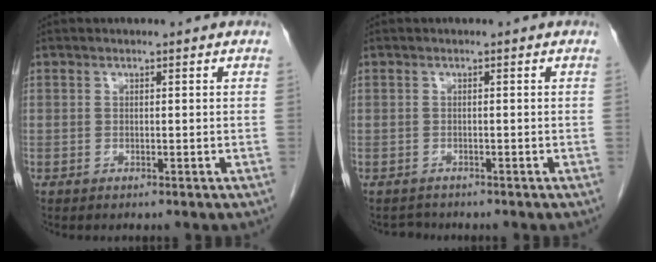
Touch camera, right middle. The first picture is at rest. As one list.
[{"total": 1.4, "force": [-1.3, 0.4, -0.3], "torque": [0.002, -0.004, -0.019]}]